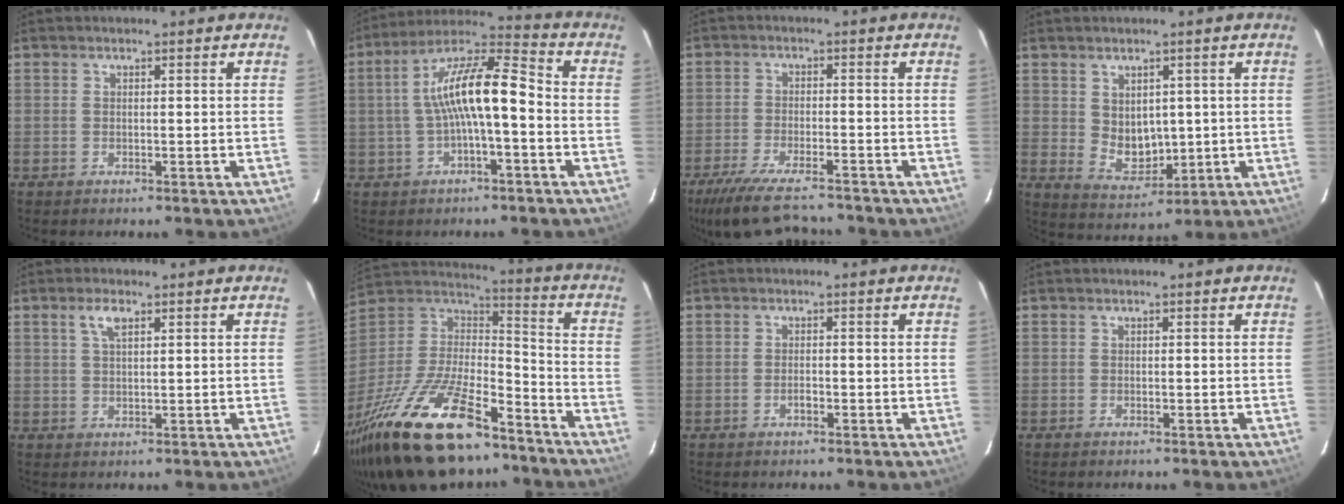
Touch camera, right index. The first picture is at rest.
{"total": 12.1, "force": [-1.4, 2.8, 11.7], "torque": [-0.214, 0.029, -0.026]}
{"total": 13.5, "force": [-11.6, 2.8, 6.3], "torque": [-0.145, -0.026, -0.195]}
{"total": 6.3, "force": [1.3, 5.1, 3.5], "torque": [-0.060, -0.006, 0.044]}
{"total": 2.9, "force": [1.5, 1.0, 2.3], "torque": [-0.044, 0.006, 0.028]}
{"total": 31.9, "force": [-21.6, 12.3, 20.0], "torque": [-0.407, -0.028, -0.350]}
{"total": 1.1, "force": [-0.6, 0.5, 0.7], "torque": [-0.014, 0.003, -0.011]}
{"total": 0.0}